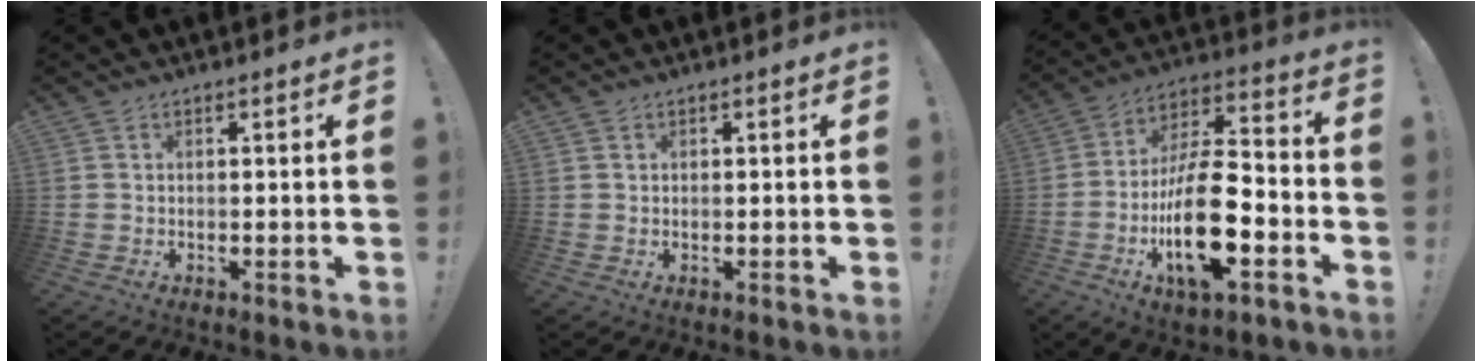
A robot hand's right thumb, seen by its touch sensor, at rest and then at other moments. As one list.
[{"total": 0.8, "force": [0.6, 0.4, -0.4], "torque": [0.007, 0.001, 0.011]}, {"total": 20.6, "force": [-6.3, 8.4, 17.7], "torque": [-0.325, 0.029, -0.101]}]